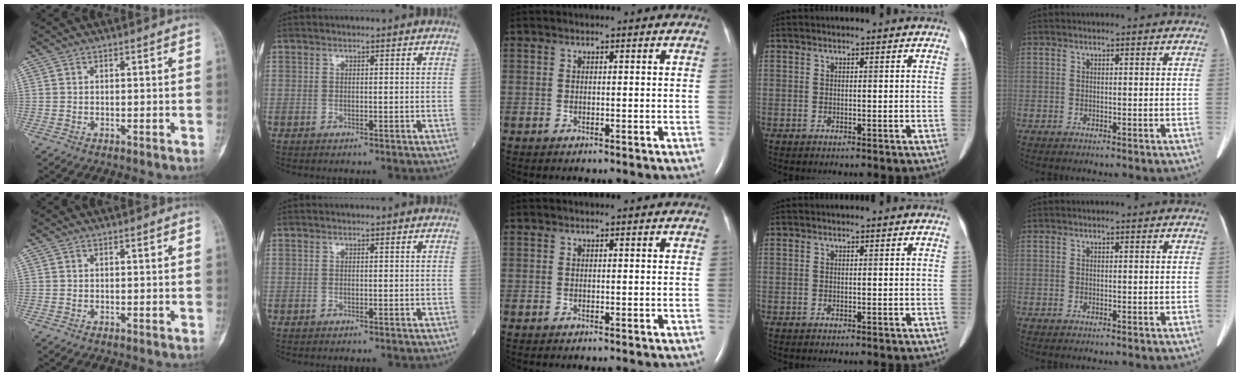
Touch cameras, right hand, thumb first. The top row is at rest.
{}